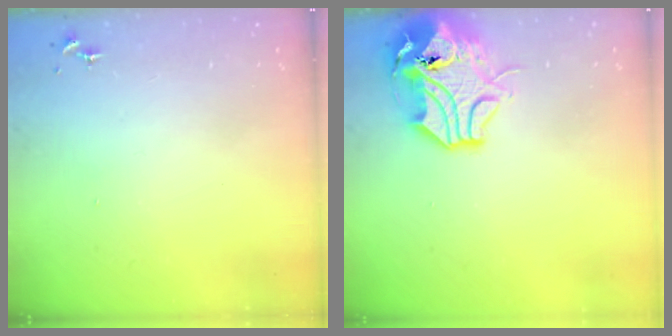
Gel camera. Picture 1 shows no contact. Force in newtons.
{"total": 13.8, "press": 13.6, "slide": 2.0}